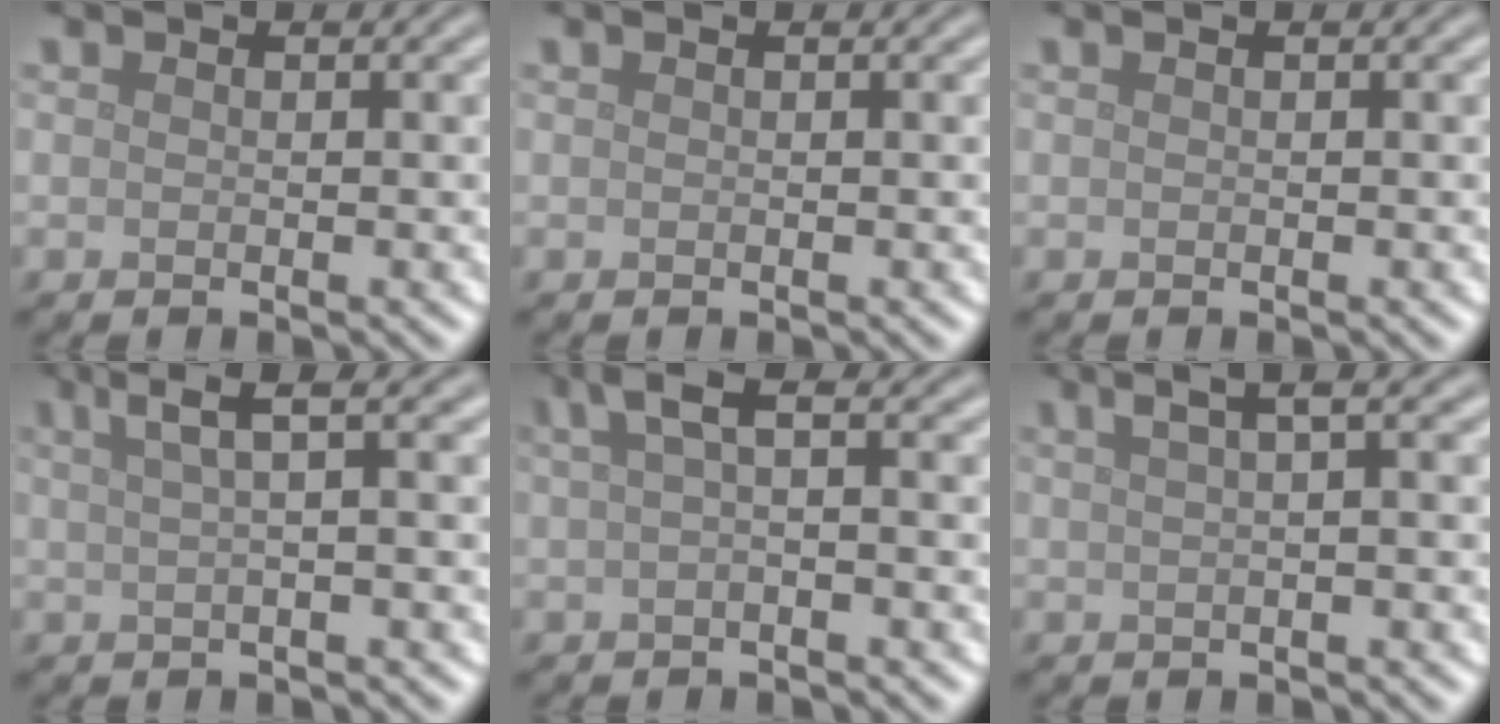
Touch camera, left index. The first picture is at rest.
{"total": 0.0}
{"total": 0.0}
{"total": 3.7, "force": [1.6, 0.8, 3.2], "torque": [-0.043, 0.015, 0.026]}
{"total": 2.9, "force": [0.7, 0.8, 2.7], "torque": [-0.046, 0.007, 0.010]}
{"total": 3.6, "force": [1.4, 1.0, 3.1], "torque": [-0.035, 0.011, 0.015]}